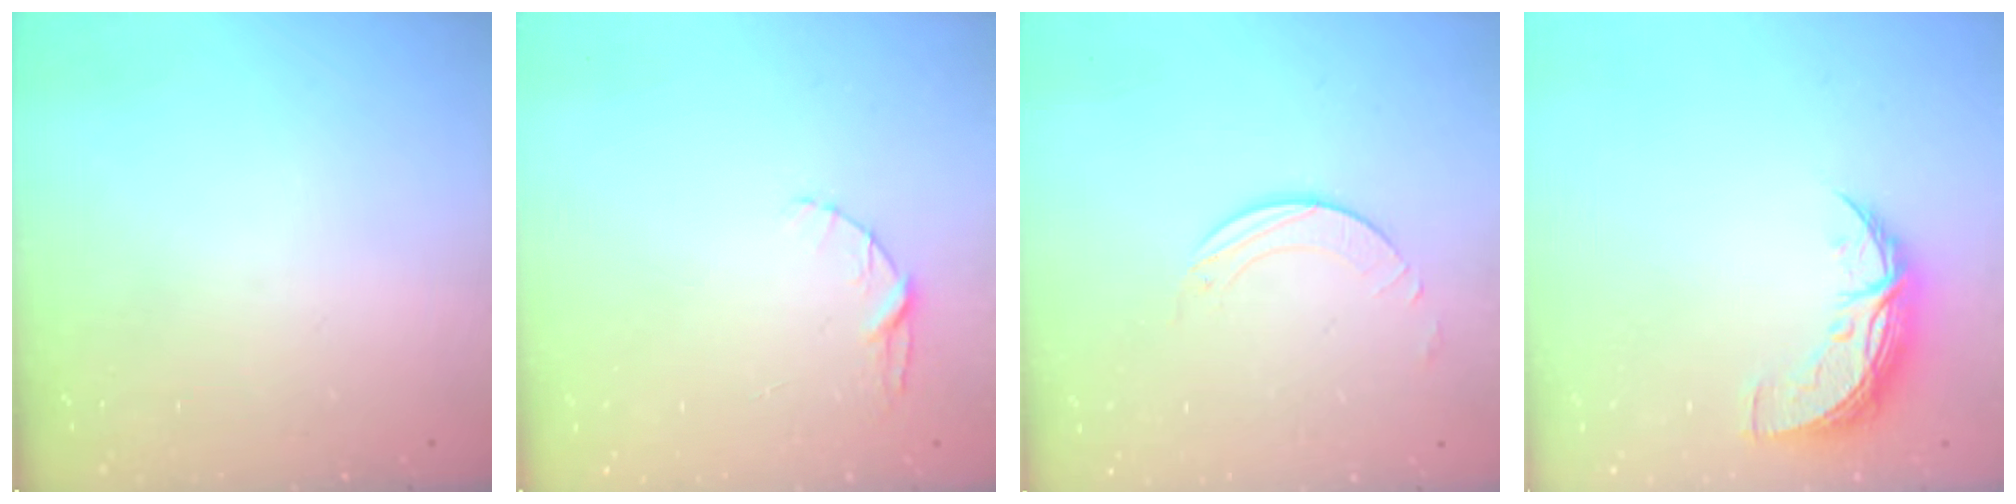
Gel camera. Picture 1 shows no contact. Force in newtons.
{"total": 4.0, "press": 3.9, "slide": 0.4}
{"total": 1.7, "press": 1.7, "slide": 0.2}
{"total": 8.8, "press": 8.8, "slide": 0.4}